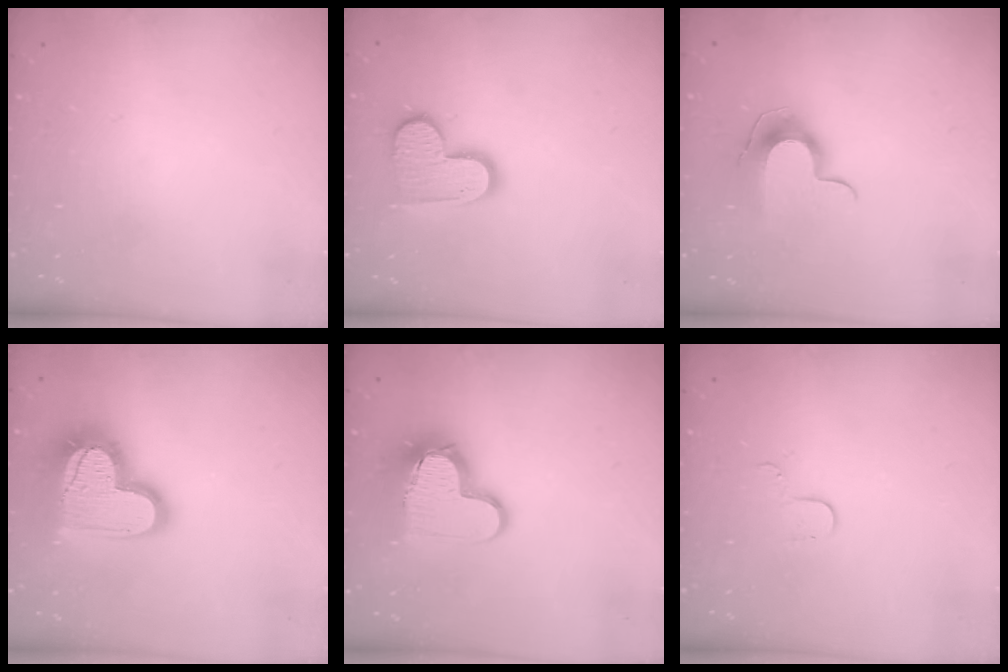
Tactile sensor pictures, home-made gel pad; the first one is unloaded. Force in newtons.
{"total": 11.8, "press": 11.8, "slide": 0.8}
{"total": 9.9, "press": 9.9, "slide": 0.1}
{"total": 21.1, "press": 21.0, "slide": 1.9}
{"total": 12.7, "press": 12.7, "slide": 1.4}
{"total": 4.2, "press": 4.2, "slide": 0.4}